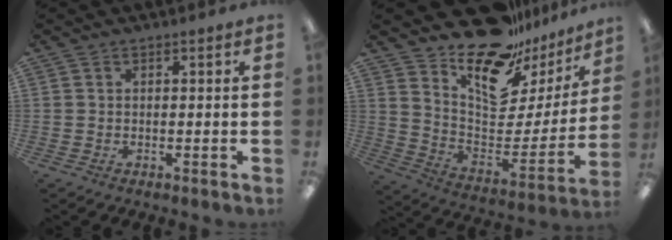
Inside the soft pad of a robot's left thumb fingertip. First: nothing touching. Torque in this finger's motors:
{"motor_torque": [1.43, 1.50, 1.10, -1.74, 0.20]}